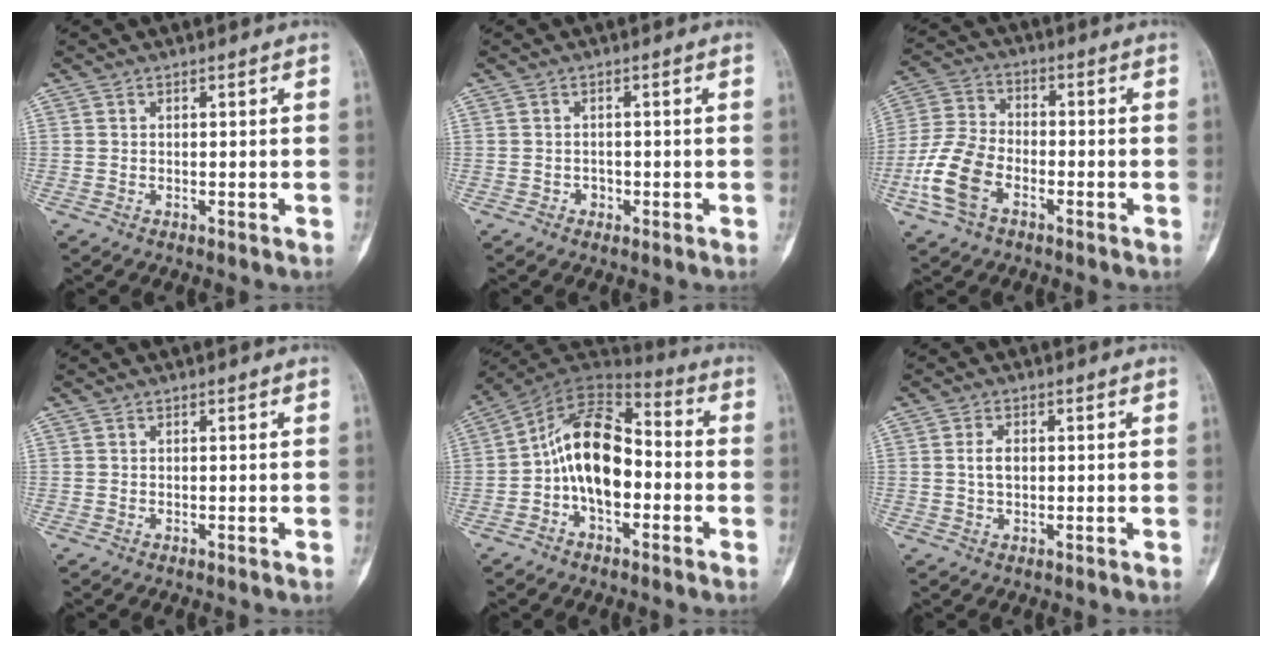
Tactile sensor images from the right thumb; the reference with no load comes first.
{"total": 1.3, "force": [-0.6, 1.1, 0.4], "torque": [0.000, 0.005, -0.009]}
{"total": 11.2, "force": [-4.4, 6.9, 7.6], "torque": [-0.164, 0.022, -0.090]}
{"total": 0.0}
{"total": 14.7, "force": [-2.5, 8.7, 11.6], "torque": [-0.182, 0.051, -0.052]}
{"total": 3.1, "force": [0.3, 1.9, 2.4], "torque": [-0.043, 0.003, 0.006]}